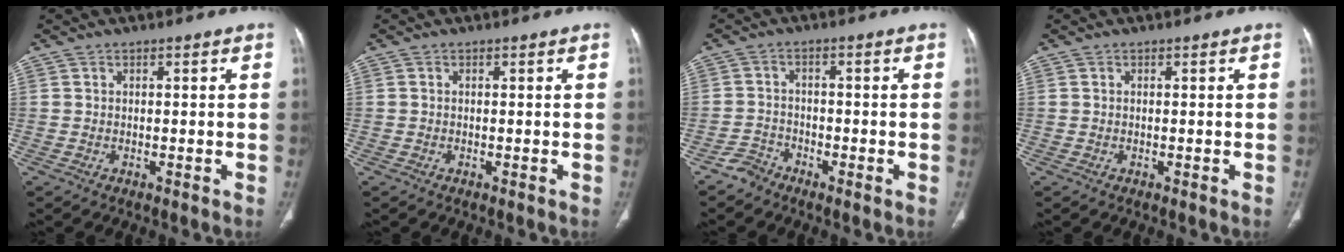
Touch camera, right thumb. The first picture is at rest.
{"total": 0.0}
{"total": 2.7, "force": [-2.5, 1.2, -0.2], "torque": [0.010, 0.007, -0.051]}
{"total": 0.0}